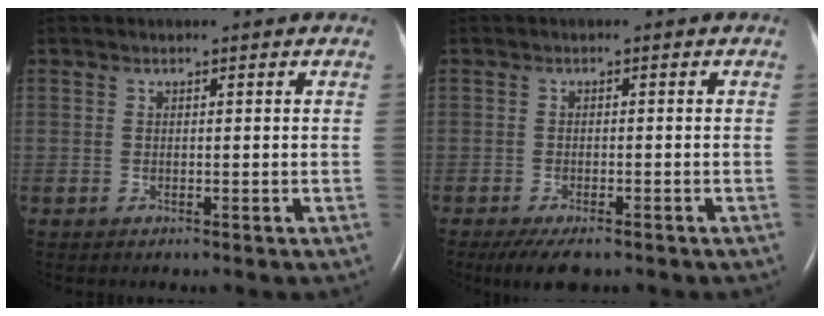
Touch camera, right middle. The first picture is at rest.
{"total": 5.4, "force": [-4.0, 1.7, 3.2], "torque": [-0.053, -0.010, -0.063]}